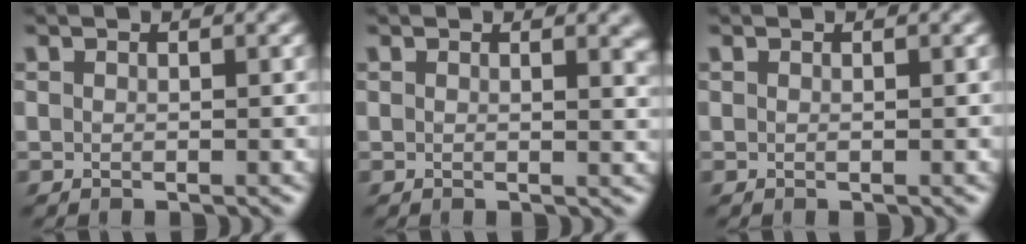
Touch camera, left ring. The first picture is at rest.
{"total": 1.8, "force": [1.0, 0.7, 1.4], "torque": [-0.007, -0.001, 0.013]}
{"total": 0.0}